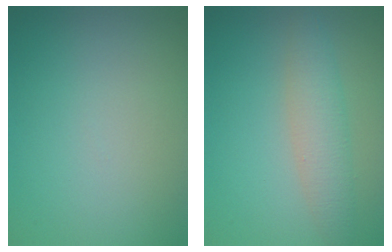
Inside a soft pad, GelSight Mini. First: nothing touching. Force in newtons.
{"total": 3.4, "press": 3.4, "slide": 0.0}